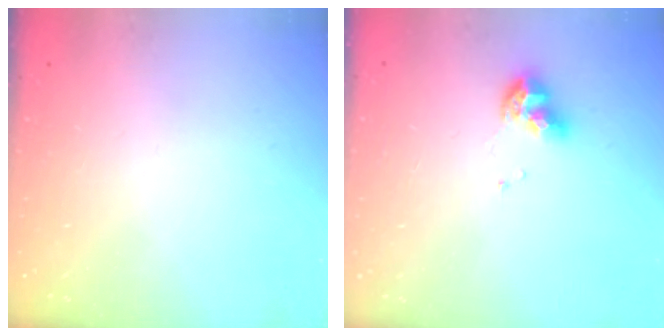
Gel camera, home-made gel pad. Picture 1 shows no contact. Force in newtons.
{"total": 8.6, "press": 8.5, "slide": 0.9}